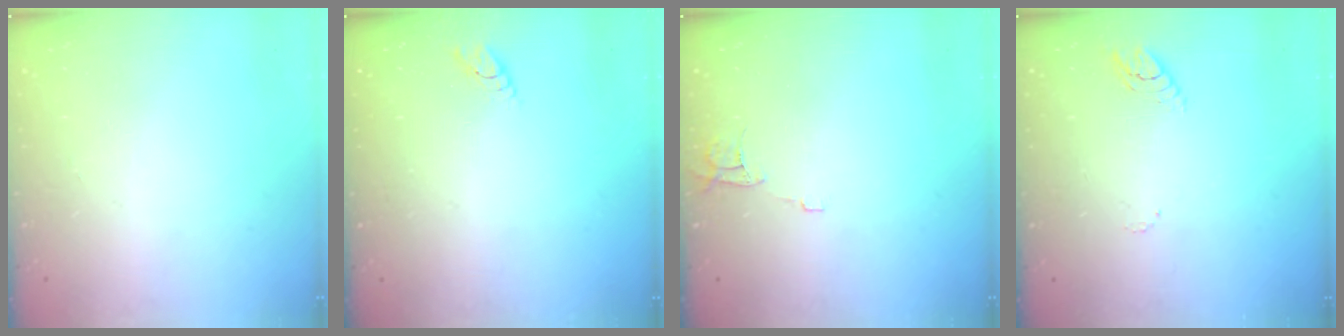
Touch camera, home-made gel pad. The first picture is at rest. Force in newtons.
{"total": 2.6, "press": 2.6, "slide": 0.3}
{"total": 6.1, "press": 6.1, "slide": 0.4}
{"total": 3.6, "press": 3.6, "slide": 0.3}